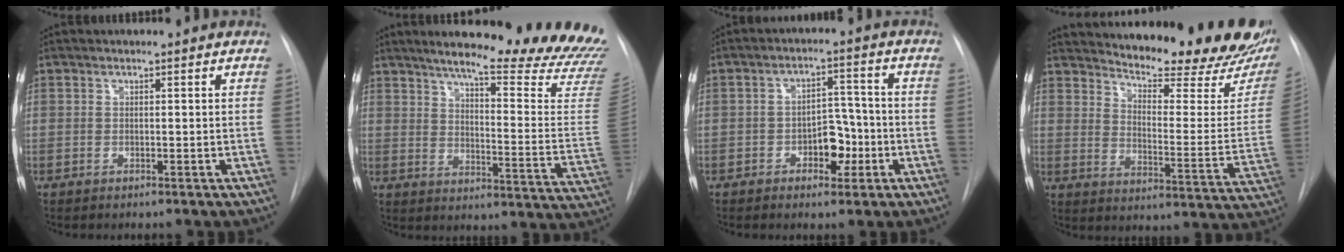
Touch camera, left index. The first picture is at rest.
{"total": 27.4, "force": [24.0, 2.2, 13.0], "torque": [-0.167, -0.111, 0.286]}
{"total": 5.6, "force": [-2.2, 3.3, 3.9], "torque": [-0.050, 0.014, -0.033]}
{"total": 25.0, "force": [21.8, 4.7, 11.2], "torque": [-0.166, -0.087, 0.266]}